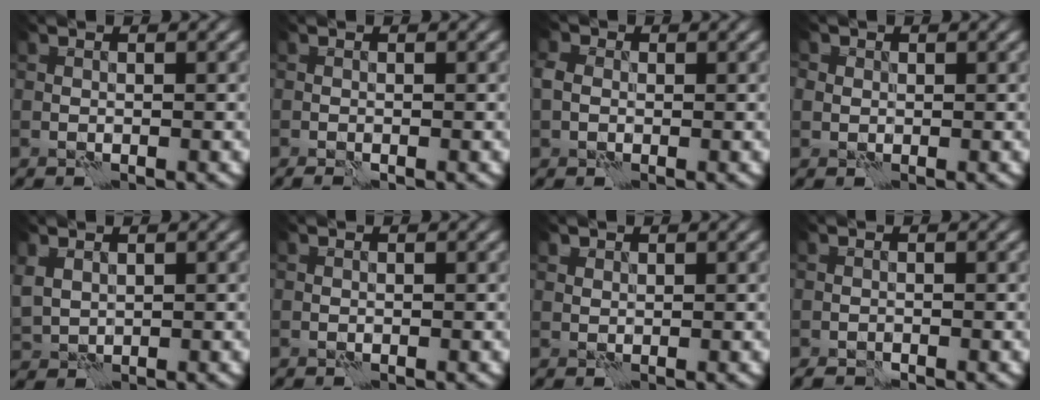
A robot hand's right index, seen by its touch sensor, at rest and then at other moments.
{"total": 0.6, "force": [-0.4, -0.1, 0.4], "torque": [-0.013, -0.001, -0.008]}
{"total": 1.8, "force": [0.0, 1.6, 0.8], "torque": [-0.015, 0.004, -0.009]}
{"total": 1.8, "force": [0.8, 1.6, 0.2], "torque": [0.013, 0.006, -0.007]}
{"total": 1.6, "force": [1.1, 1.0, 0.5], "torque": [-0.019, -0.003, 0.026]}
{"total": 0.0}
{"total": 1.2, "force": [1.1, 0.5, -0.1], "torque": [0.001, -0.006, 0.014]}
{"total": 1.0, "force": [-1.0, 0.2, 0.2], "torque": [-0.009, -0.002, -0.018]}